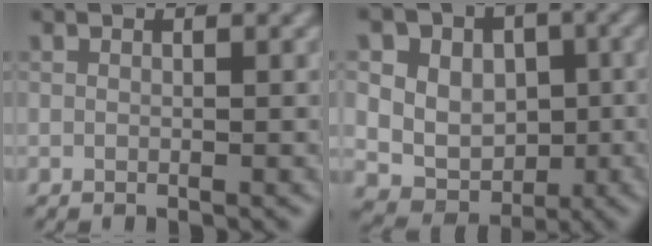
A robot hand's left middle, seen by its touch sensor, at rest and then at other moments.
{"total": 11.4, "force": [4.1, 9.4, 5.1], "torque": [-0.095, 0.017, 0.065]}